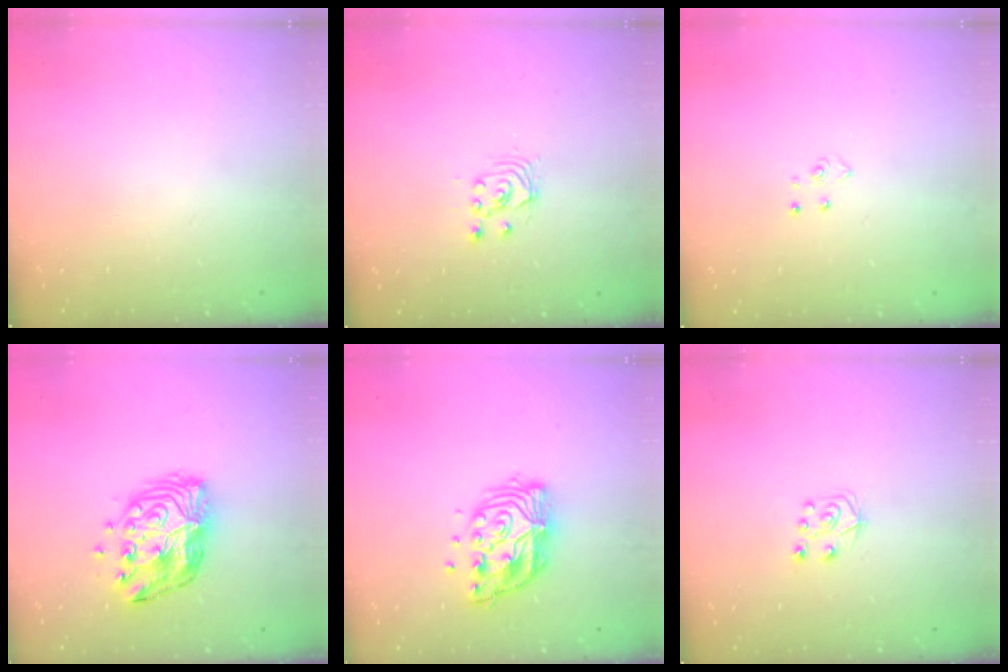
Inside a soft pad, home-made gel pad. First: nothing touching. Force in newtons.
{"total": 2.5, "press": 2.5, "slide": 0.2}
{"total": 2.6, "press": 2.6, "slide": 0.3}
{"total": 12.9, "press": 12.9, "slide": 0.9}
{"total": 12.7, "press": 12.6, "slide": 1.0}
{"total": 5.7, "press": 5.7, "slide": 0.5}